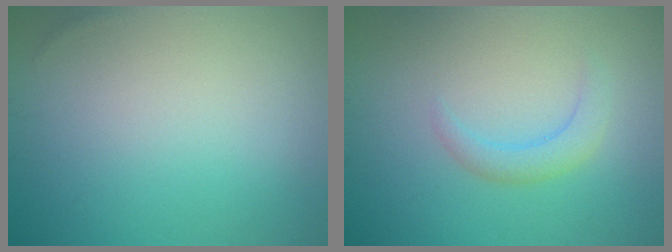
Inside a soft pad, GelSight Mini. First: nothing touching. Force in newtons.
{"total": 1.9, "press": 1.9, "slide": 0.3}